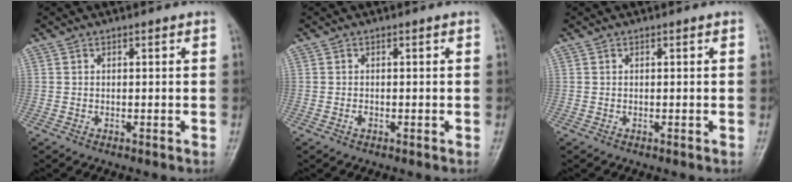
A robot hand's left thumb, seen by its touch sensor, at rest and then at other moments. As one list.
[{"total": 0.8, "force": [-0.3, 0.5, 0.5], "torque": [-0.009, 0.004, -0.005]}, {"total": 0.0}]